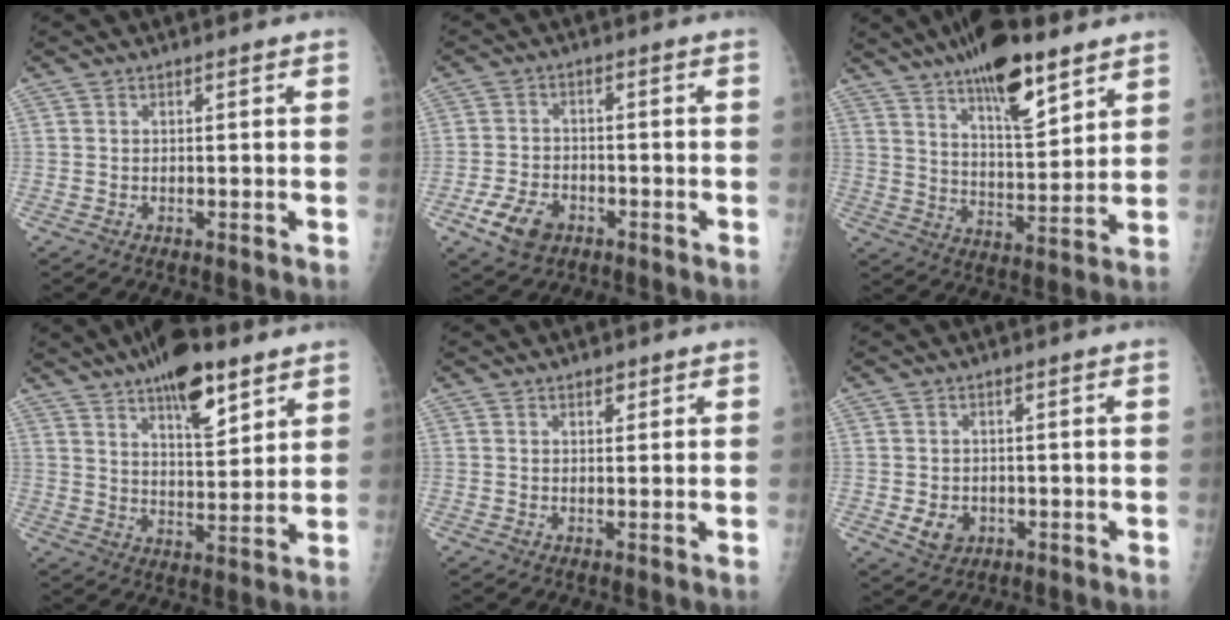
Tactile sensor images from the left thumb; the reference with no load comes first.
{"total": 7.1, "force": [-3.6, 4.7, 4.0], "torque": [-0.070, 0.013, -0.062]}
{"total": 16.5, "force": [10.5, 5.5, 11.5], "torque": [-0.160, -0.055, 0.175]}
{"total": 14.0, "force": [8.6, 5.1, 9.8], "torque": [-0.127, -0.043, 0.138]}
{"total": 1.5, "force": [1.0, 0.9, 0.7], "torque": [-0.002, -0.005, 0.013]}
{"total": 4.1, "force": [-0.9, 3.4, 2.1], "torque": [-0.021, 0.000, -0.003]}